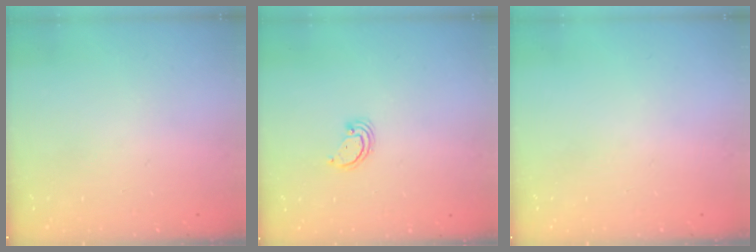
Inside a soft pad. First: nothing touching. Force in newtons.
{"total": 2.3, "press": 2.3, "slide": 0.2}
{"total": 0.0}